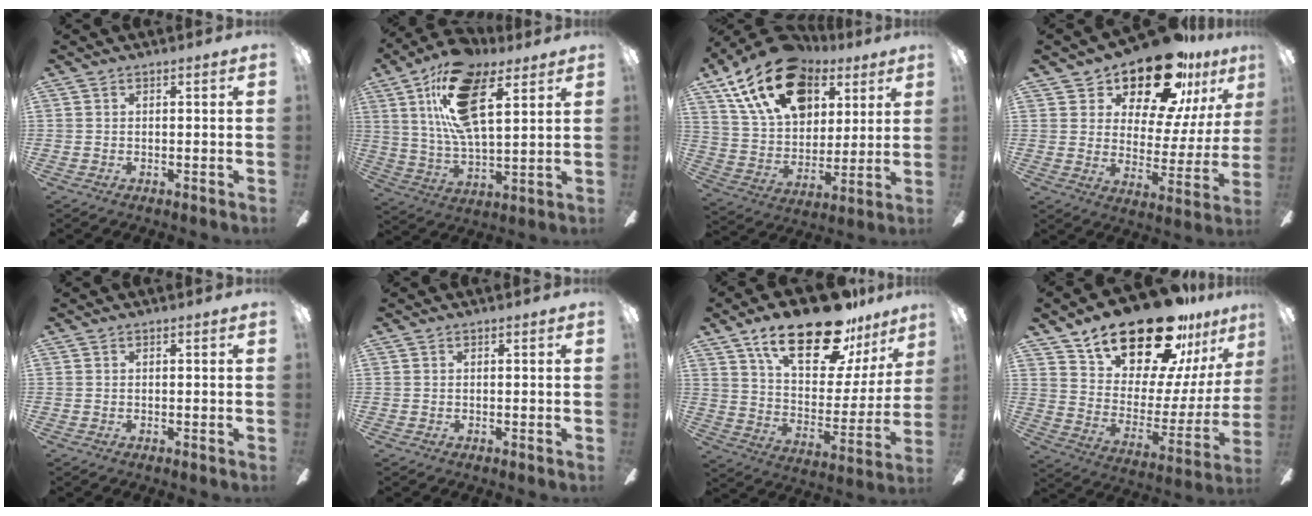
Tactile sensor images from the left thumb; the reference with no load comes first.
{"total": 20.4, "force": [9.8, 9.0, 15.5], "torque": [-0.299, -0.015, 0.163]}
{"total": 22.2, "force": [12.1, 13.9, 12.3], "torque": [-0.222, -0.046, 0.217]}
{"total": 20.5, "force": [16.0, 7.9, 10.2], "torque": [-0.168, -0.108, 0.272]}
{"total": 0.0}
{"total": 0.0}
{"total": 25.8, "force": [17.1, 10.3, 16.3], "torque": [-0.257, -0.098, 0.289]}
{"total": 24.5, "force": [20.1, 9.0, 10.7], "torque": [-0.169, -0.139, 0.355]}